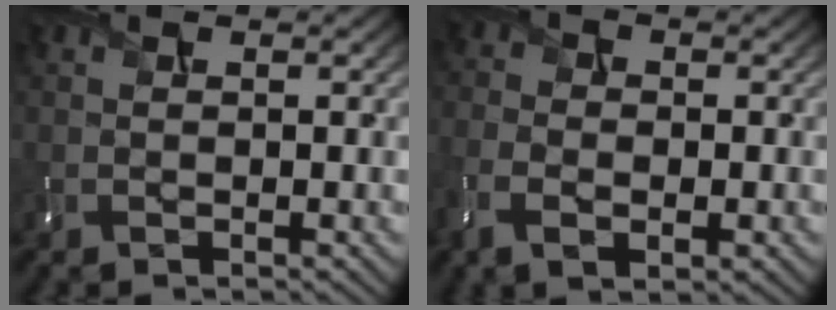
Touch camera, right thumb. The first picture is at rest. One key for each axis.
{"total": 6.6, "fx": -2.8, "fy": 4.0, "fz": 4.5, "tx": -0.108, "ty": -0.019, "tz": -0.050}